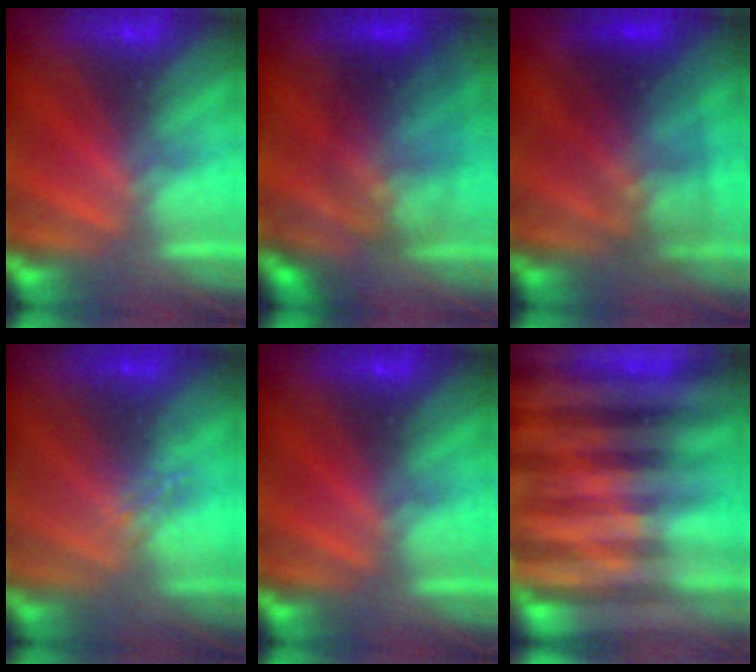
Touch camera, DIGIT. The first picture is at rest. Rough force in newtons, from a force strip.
{"total": 2.8}
{"total": 2.9}
{"total": 1.6}
{"total": 0.0}
{"total": 8.5}